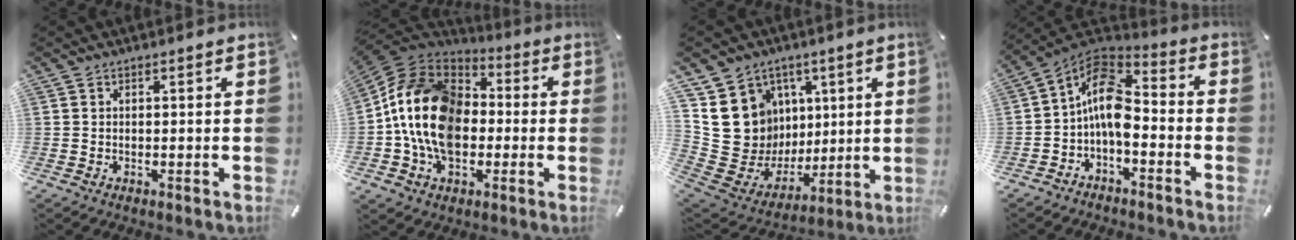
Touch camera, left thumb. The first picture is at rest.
{"total": 18.0, "force": [-2.7, 13.9, 11.0], "torque": [-0.238, 0.026, -0.057]}
{"total": 16.3, "force": [3.8, 15.3, 4.0], "torque": [-0.047, -0.040, 0.103]}
{"total": 11.9, "force": [-2.2, 7.5, 9.1], "torque": [-0.177, 0.010, -0.042]}